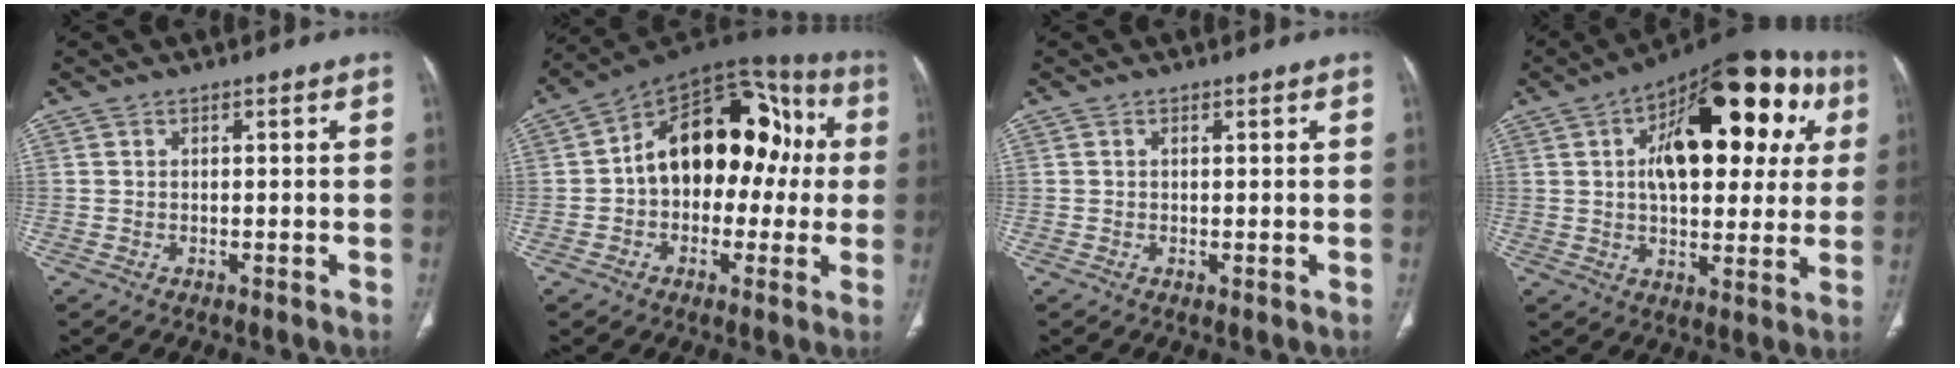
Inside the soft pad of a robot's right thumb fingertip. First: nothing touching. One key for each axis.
{"total": 21.7, "fx": 1.2, "fy": 14.1, "fz": 16.4, "tx": -0.197, "ty": 0.057, "tz": 0.009}
{"total": 0.6, "fx": 0.1, "fy": 0.2, "fz": 0.6, "tx": -0.016, "ty": -0.003, "tz": 0.003}
{"total": 25.5, "fx": 6.9, "fy": 12.5, "fz": 21.1, "tx": -0.263, "ty": 0.021, "tz": 0.096}